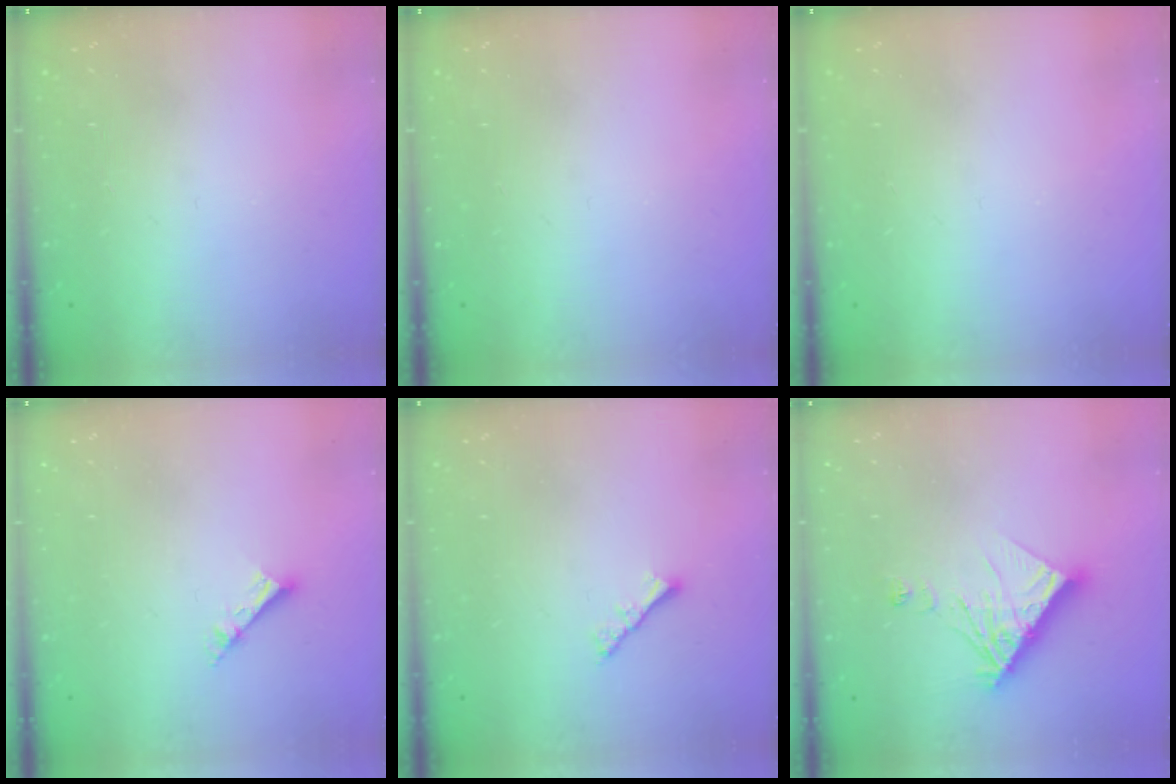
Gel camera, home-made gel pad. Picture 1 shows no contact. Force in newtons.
{"total": 0.0}
{"total": 0.0}
{"total": 4.2, "press": 4.2, "slide": 0.2}
{"total": 2.5, "press": 2.4, "slide": 0.5}
{"total": 11.1, "press": 11.0, "slide": 1.3}